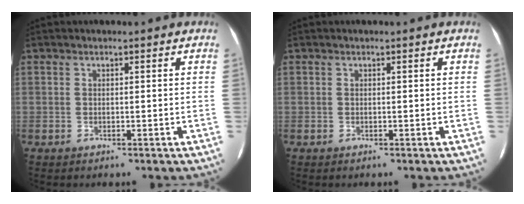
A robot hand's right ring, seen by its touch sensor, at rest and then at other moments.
{"total": 0.0}